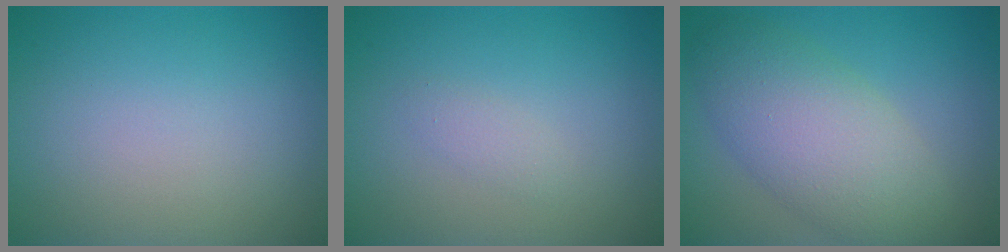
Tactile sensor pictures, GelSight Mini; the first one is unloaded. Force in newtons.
{"total": 1.0, "press": 1.0, "slide": 0.0}
{"total": 7.0, "press": 7.0, "slide": 0.3}